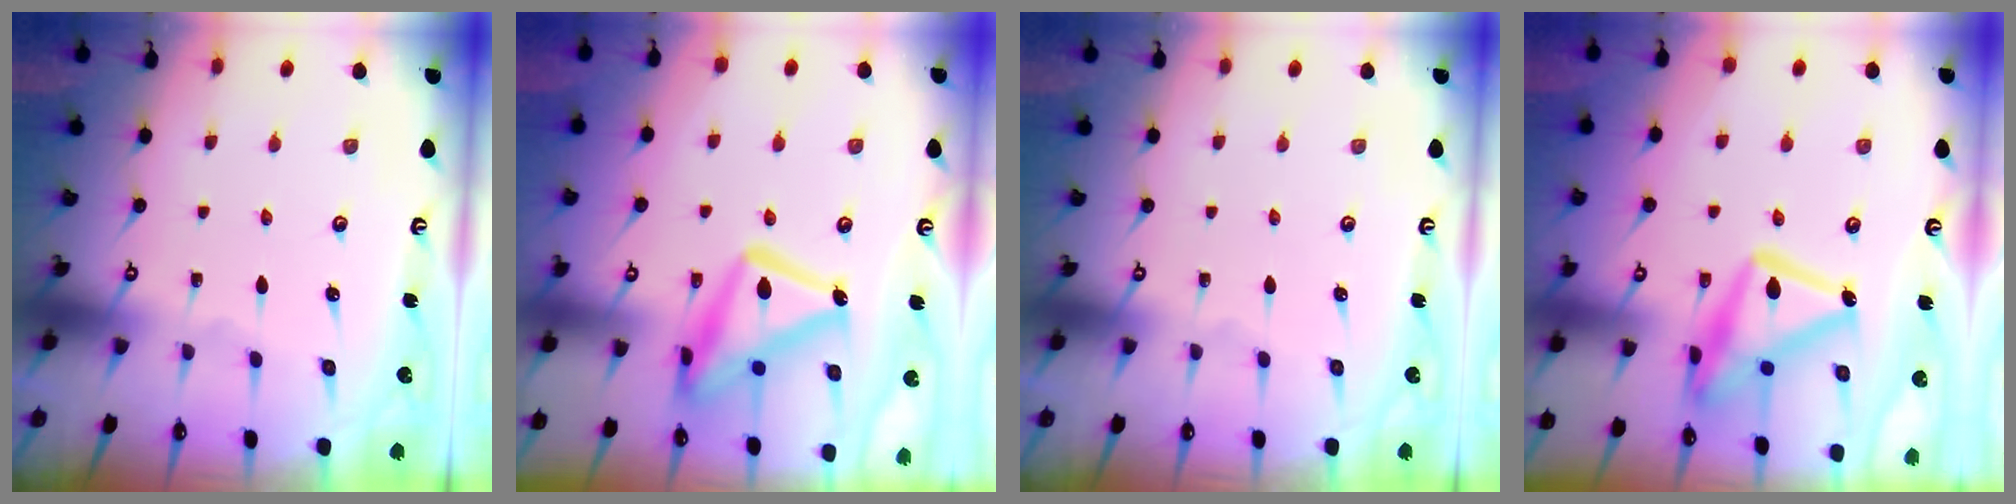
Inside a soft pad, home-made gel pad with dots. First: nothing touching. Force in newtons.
{"total": 17.4, "press": 17.3, "slide": 1.3}
{"total": 0.0}
{"total": 19.3, "press": 19.3, "slide": 1.5}